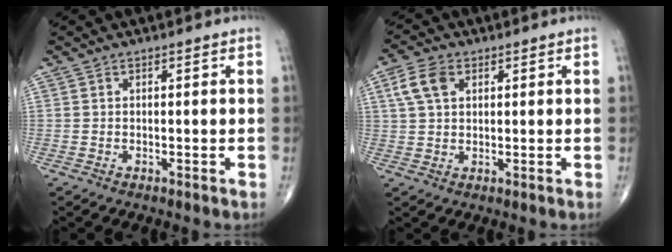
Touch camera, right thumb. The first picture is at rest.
{"total": 5.8, "force": [2.2, 3.7, 4.0], "torque": [-0.078, 0.006, 0.042]}